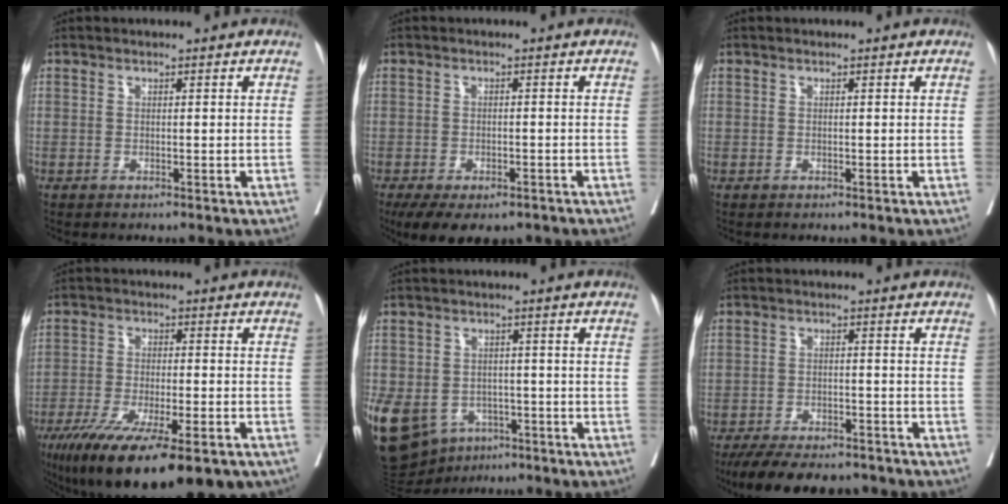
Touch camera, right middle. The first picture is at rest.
{"total": 8.9, "force": [-6.1, 4.2, 5.0], "torque": [-0.072, -0.006, -0.089]}
{"total": 0.0}
{"total": 20.4, "force": [-13.9, 4.3, 14.3], "torque": [-0.208, -0.043, -0.212]}
{"total": 26.8, "force": [-11.4, 20.7, 12.5], "torque": [-0.401, -0.021, -0.164]}
{"total": 12.7, "force": [-10.9, 3.3, 5.5], "torque": [-0.087, -0.006, -0.157]}